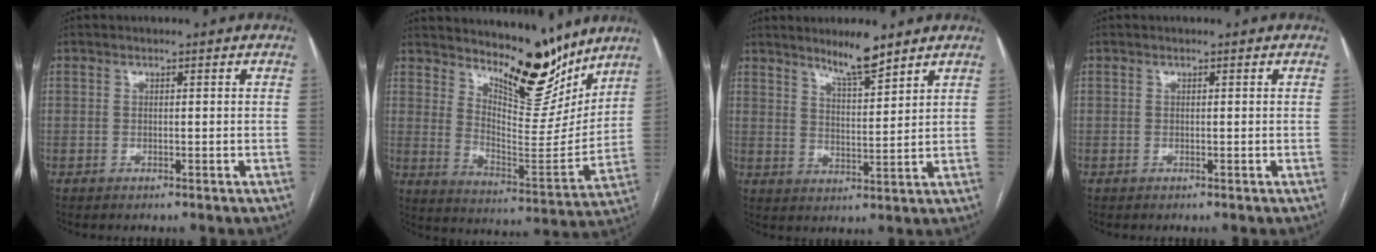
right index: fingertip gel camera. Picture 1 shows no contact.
{"total": 14.7, "force": [12.4, 3.9, 6.8], "torque": [-0.104, -0.035, 0.198]}
{"total": 6.4, "force": [5.3, 0.4, 3.6], "torque": [-0.066, -0.010, 0.095]}
{"total": 0.0}